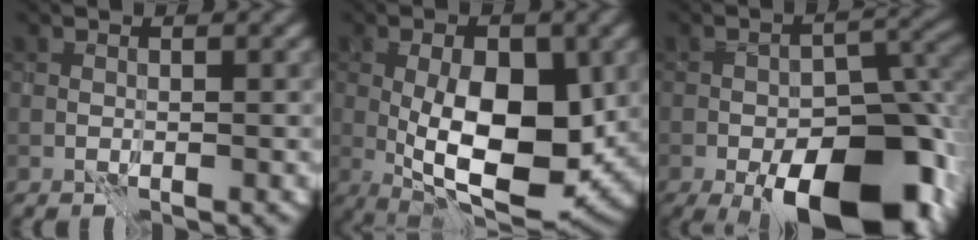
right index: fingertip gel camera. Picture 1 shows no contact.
{"total": 10.5, "force": [-1.1, 4.9, 9.3], "torque": [-0.151, -0.004, -0.016]}
{"total": 15.1, "force": [-7.3, 7.0, 11.2], "torque": [-0.143, -0.015, -0.111]}